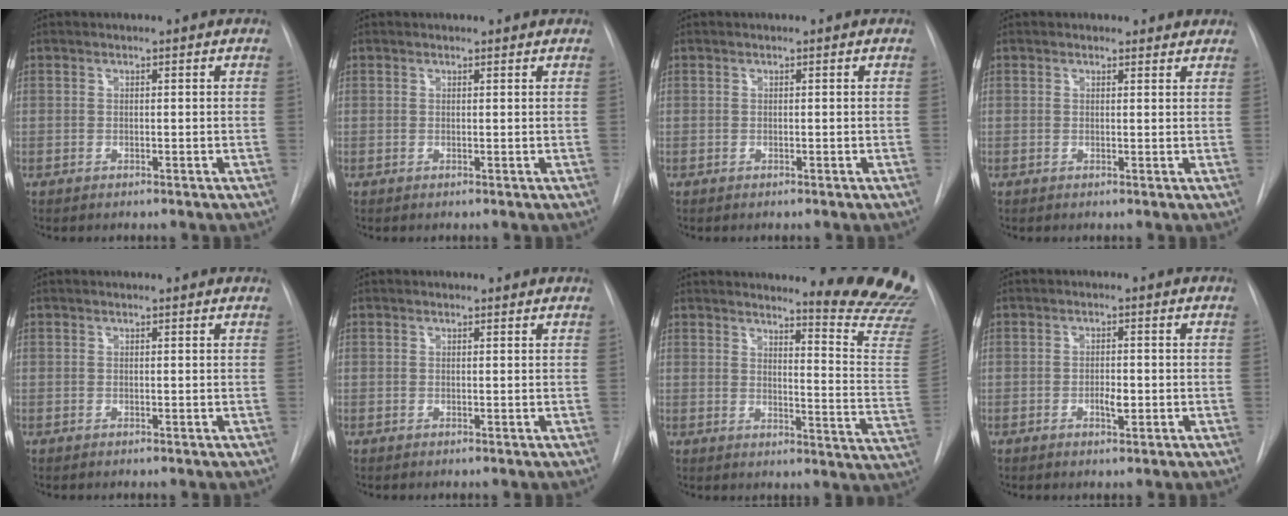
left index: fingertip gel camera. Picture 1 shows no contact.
{"total": 0.9, "force": [0.9, 0.3, 0.0], "torque": [-0.006, 0.003, 0.009]}
{"total": 0.0}
{"total": 2.7, "force": [2.4, 1.2, 0.1], "torque": [0.005, -0.002, 0.014]}
{"total": 1.6, "force": [1.6, 0.4, 0.3], "torque": [-0.013, 0.007, 0.011]}
{"total": 0.8, "force": [0.8, 0.3, 0.0], "torque": [-0.006, 0.000, 0.006]}
{"total": 15.9, "force": [15.4, -0.7, 3.9], "torque": [-0.043, -0.159, 0.159]}
{"total": 2.2, "force": [-0.6, 0.9, 2.0], "torque": [-0.034, 0.001, -0.008]}